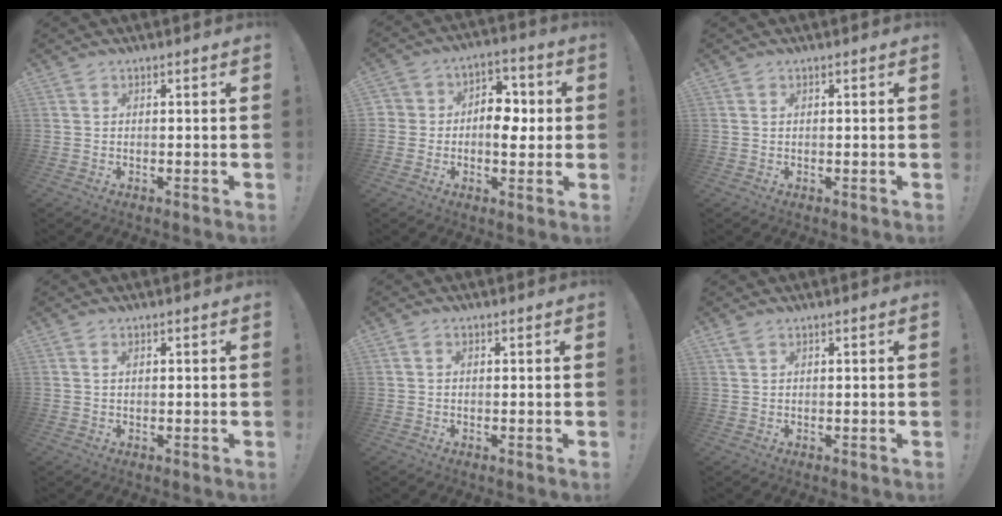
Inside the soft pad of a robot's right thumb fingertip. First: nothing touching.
{"total": 9.9, "force": [-1.9, 7.9, 5.7], "torque": [-0.070, 0.025, -0.030]}
{"total": 0.0}
{"total": 1.1, "force": [0.5, 0.5, 0.8], "torque": [-0.009, -0.002, 0.007]}
{"total": 0.9, "force": [0.0, 0.6, 0.6], "torque": [-0.012, 0.002, 0.000]}
{"total": 1.8, "force": [1.2, 0.6, 1.2], "torque": [-0.024, 0.000, 0.022]}